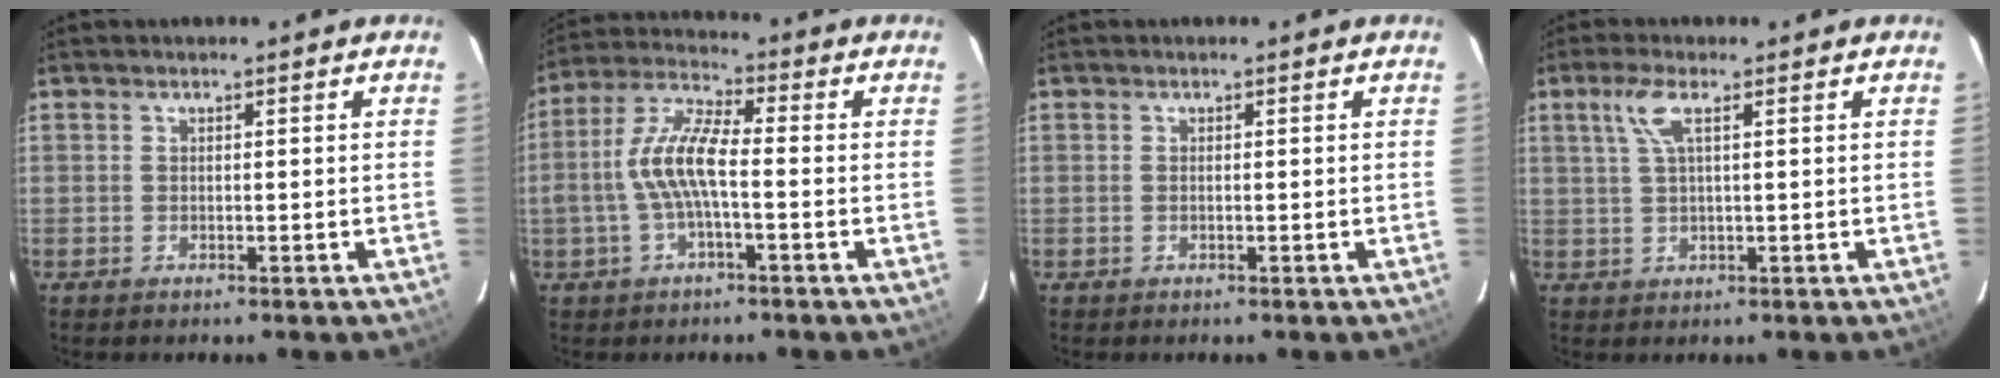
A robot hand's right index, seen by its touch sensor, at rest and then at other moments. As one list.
[{"total": 9.5, "force": [-1.6, 2.7, 9.0], "torque": [-0.194, 0.012, -0.032]}, {"total": 0.0}, {"total": 4.1, "force": [1.7, 0.6, 3.7], "torque": [-0.081, 0.006, 0.036]}]